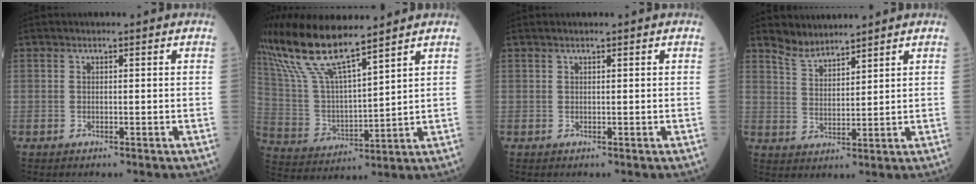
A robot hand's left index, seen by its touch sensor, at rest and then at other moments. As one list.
[{"total": 13.5, "force": [11.0, 1.4, 7.7], "torque": [-0.171, 0.006, 0.224]}, {"total": 0.0}, {"total": 3.7, "force": [3.6, 0.9, 0.4], "torque": [-0.016, 0.001, 0.078]}]